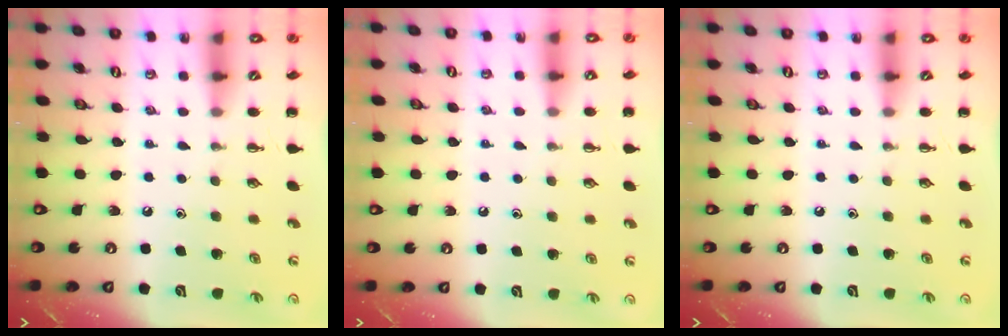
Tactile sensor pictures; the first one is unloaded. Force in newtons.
{"total": 3.9, "press": 3.6, "slide": 1.4}
{"total": 0.0}